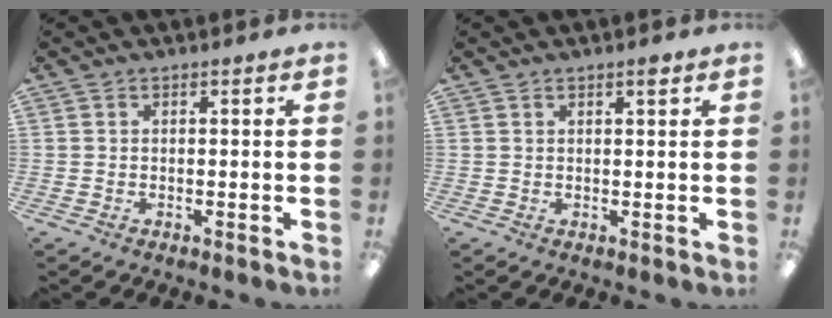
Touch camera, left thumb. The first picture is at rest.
{"total": 1.7, "force": [1.2, 0.3, 1.2], "torque": [-0.016, -0.002, 0.019]}